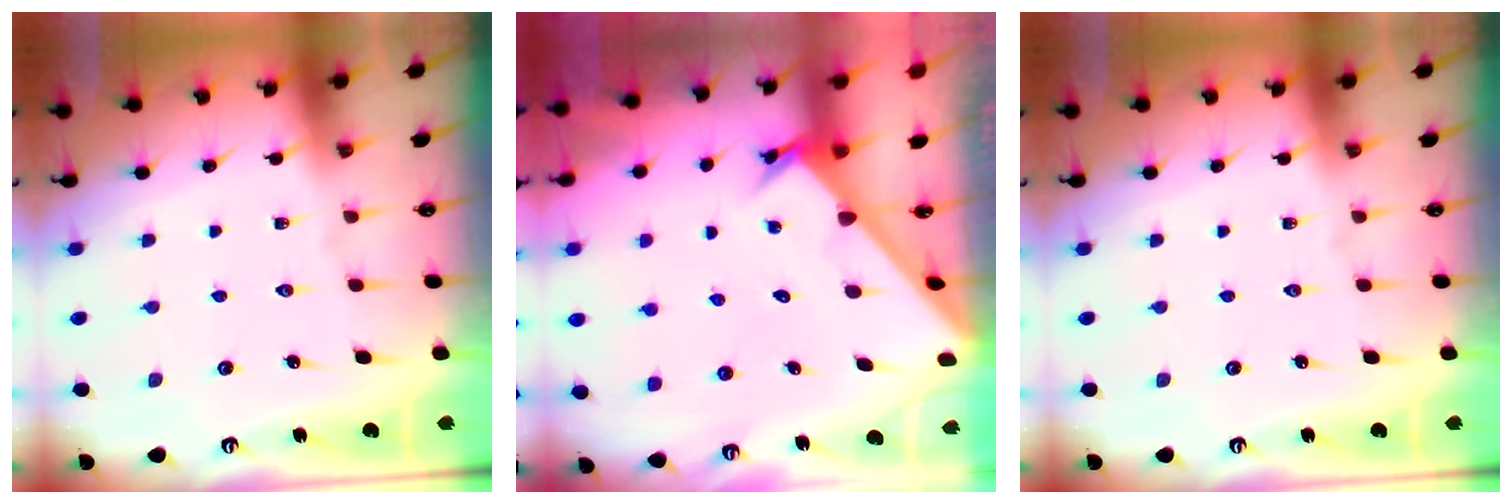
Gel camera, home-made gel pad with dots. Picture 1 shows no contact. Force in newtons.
{"total": 2.4, "press": 2.4, "slide": 0.1}
{"total": 0.0}